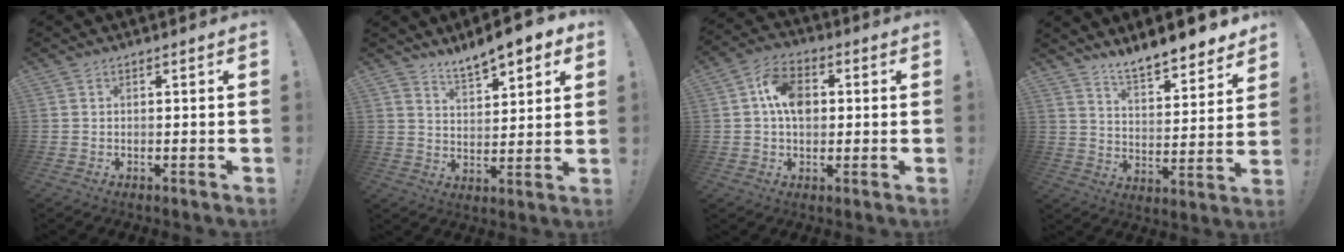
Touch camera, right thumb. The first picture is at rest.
{"total": 8.2, "force": [6.8, 2.4, 4.0], "torque": [-0.063, -0.047, 0.122]}
{"total": 11.0, "force": [1.7, 7.7, 7.6], "torque": [-0.121, 0.011, 0.032]}
{"total": 9.8, "force": [9.1, 1.5, 3.3], "torque": [-0.056, -0.081, 0.159]}